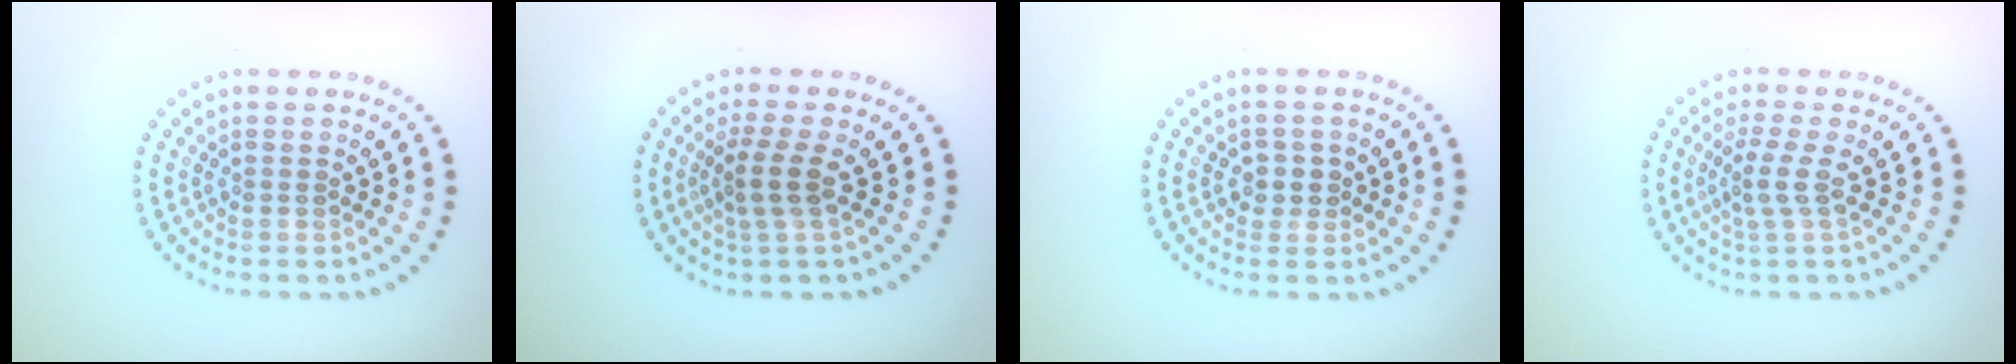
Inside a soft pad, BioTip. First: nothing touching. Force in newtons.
{"total": 2.5, "press": 2.0, "slide": 1.6}
{"total": 1.6, "press": 1.5, "slide": 0.6}
{"total": 2.2, "press": 1.5, "slide": 1.6}